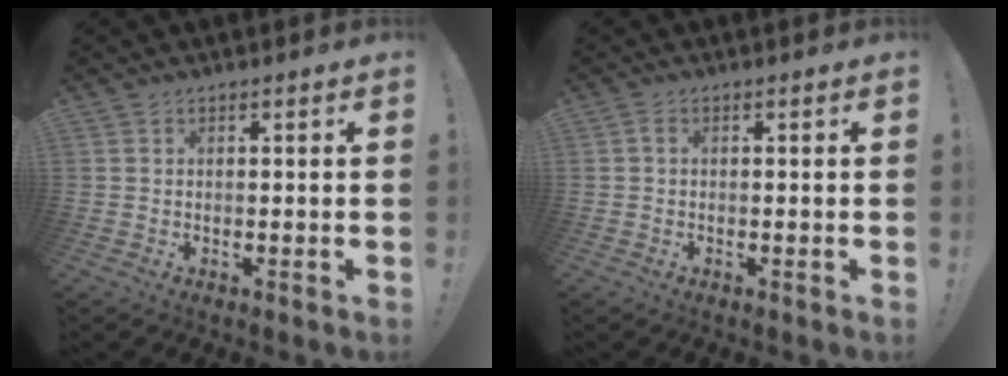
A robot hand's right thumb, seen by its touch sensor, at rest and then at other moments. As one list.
[{"total": 1.0, "force": [-0.2, 0.5, 0.9], "torque": [-0.018, 0.004, -0.004]}]